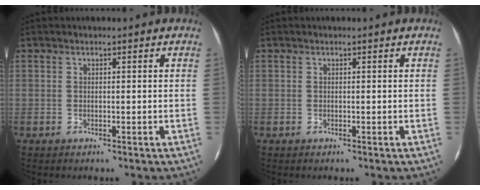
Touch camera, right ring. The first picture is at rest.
{"total": 0.0}